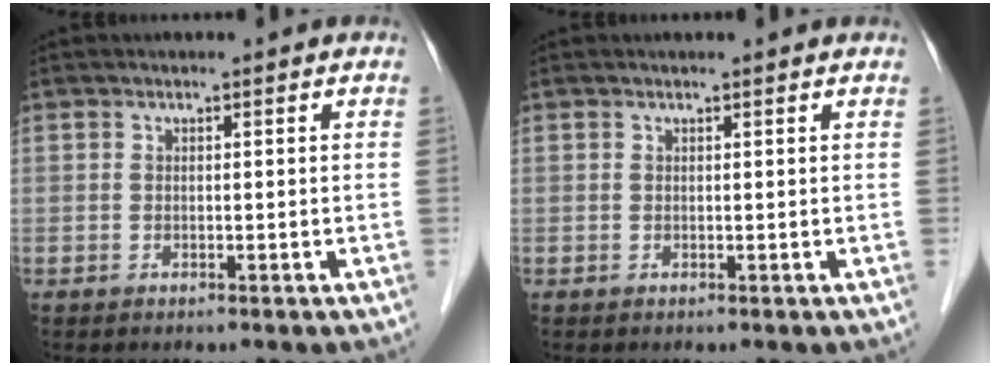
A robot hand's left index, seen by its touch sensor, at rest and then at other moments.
{"total": 1.0, "force": [1.0, 0.0, 0.2], "torque": [-0.013, 0.005, 0.011]}